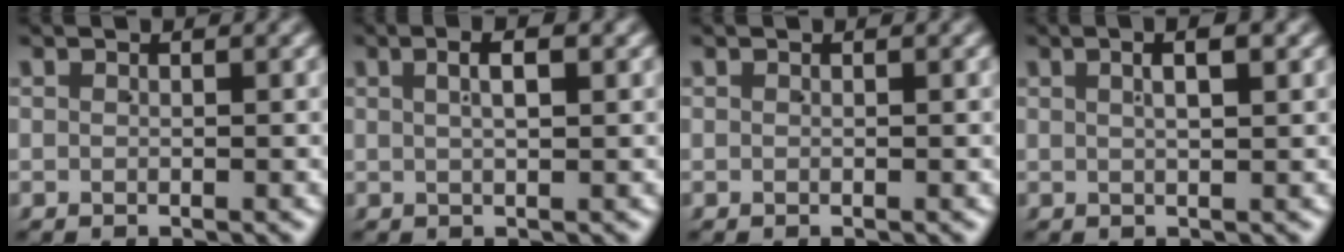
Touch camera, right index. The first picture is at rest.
{"total": 2.5, "force": [0.9, 0.4, 2.3], "torque": [-0.025, 0.011, 0.012]}
{"total": 0.0}
{"total": 2.3, "force": [0.9, 0.2, 2.1], "torque": [-0.023, 0.010, 0.014]}